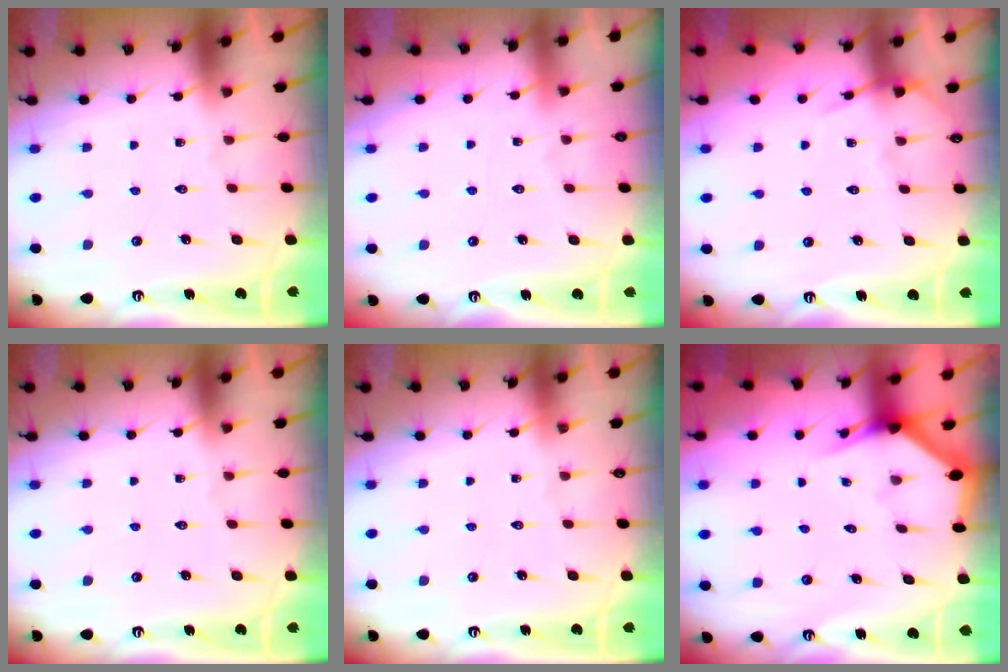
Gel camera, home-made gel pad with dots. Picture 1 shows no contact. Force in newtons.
{"total": 3.3, "press": 3.2, "slide": 0.4}
{"total": 5.8, "press": 5.8, "slide": 0.7}
{"total": 0.0}
{"total": 0.0}
{"total": 2.9, "press": 2.9, "slide": 0.1}